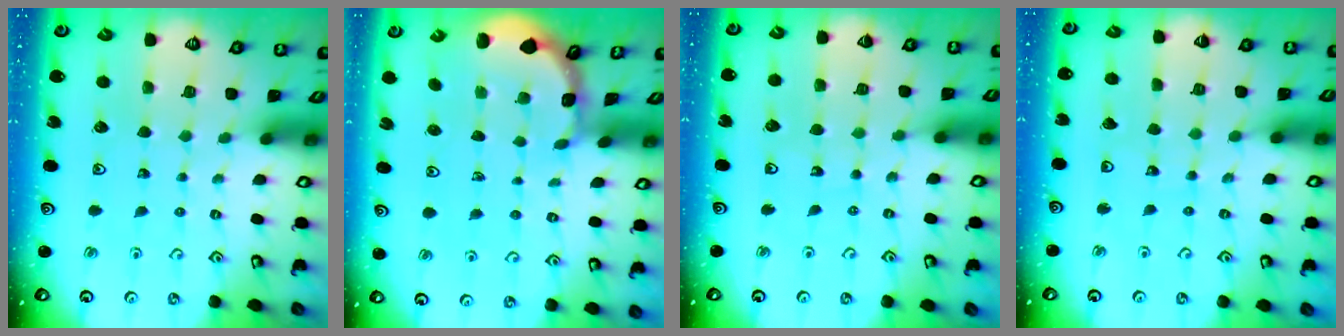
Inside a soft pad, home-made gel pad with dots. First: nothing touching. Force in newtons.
{"total": 1.1, "press": 1.1, "slide": 0.3}
{"total": 5.4, "press": 5.1, "slide": 1.7}
{"total": 3.3, "press": 3.3, "slide": 0.3}